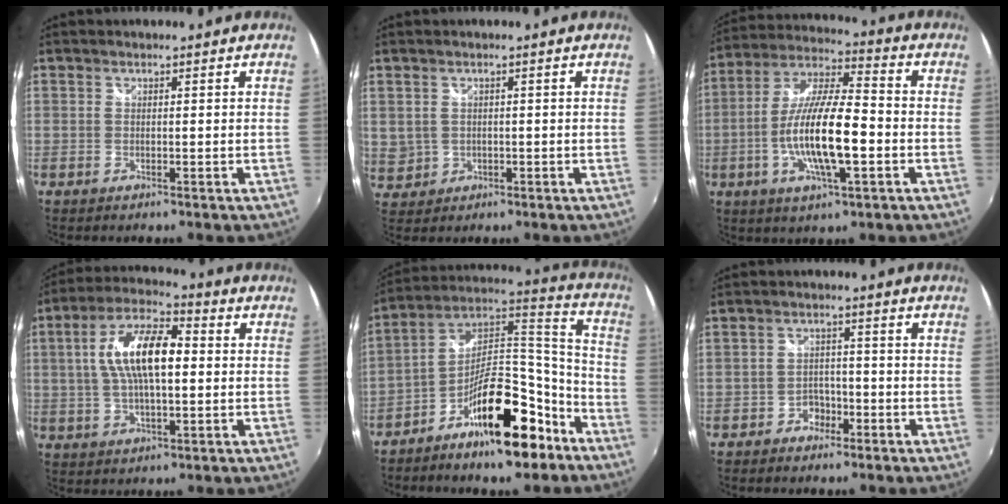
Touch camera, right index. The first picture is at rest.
{"total": 6.2, "force": [0.5, 5.8, 2.1], "torque": [-0.060, 0.005, 0.028]}
{"total": 15.8, "force": [-3.8, 3.9, 14.8], "torque": [-0.289, -0.004, -0.072]}
{"total": 13.3, "force": [1.2, 5.2, 12.2], "torque": [-0.230, 0.019, 0.017]}
{"total": 18.7, "force": [-11.2, 7.0, 13.3], "torque": [-0.199, 0.048, -0.175]}
{"total": 3.8, "force": [-2.5, 2.8, 0.7], "torque": [-0.016, 0.013, -0.037]}